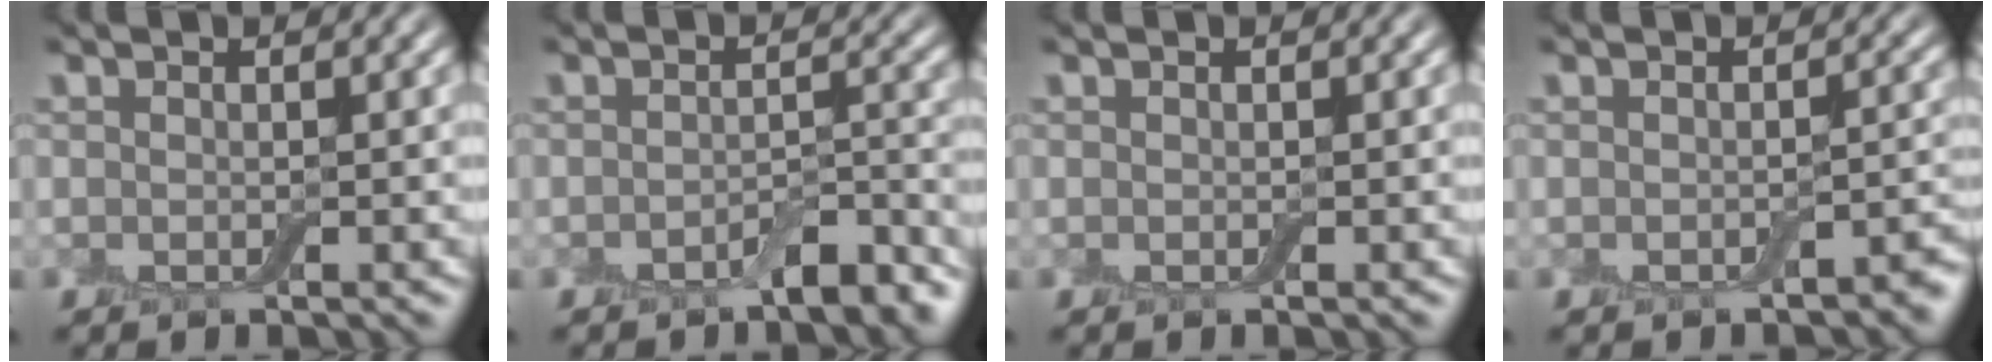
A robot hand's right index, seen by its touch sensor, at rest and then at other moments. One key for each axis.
{"total": 3.4, "fx": -2.5, "fy": 1.1, "fz": 2.1, "tx": -0.030, "ty": 0.004, "tz": -0.040}
{"total": 0.0}
{"total": 1.9, "fx": -1.5, "fy": 0.7, "fz": 0.9, "tx": -0.011, "ty": 0.003, "tz": -0.018}